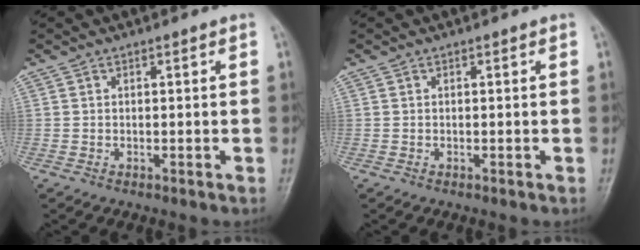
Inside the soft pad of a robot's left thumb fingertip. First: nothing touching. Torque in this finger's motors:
{"motor_torque": [0.00, 0.00, 0.04, -0.04, 0.00]}